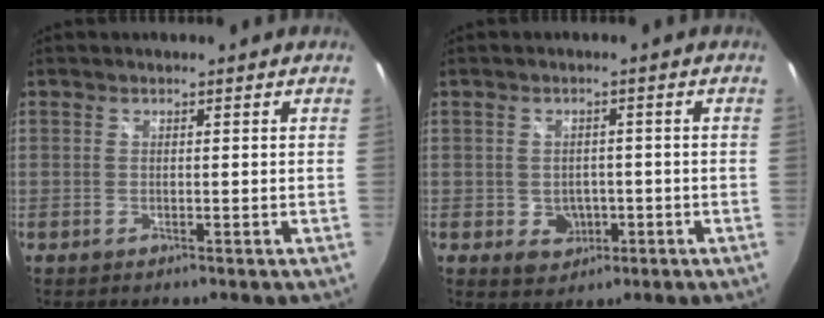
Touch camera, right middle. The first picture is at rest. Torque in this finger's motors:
{"motor_torque": [0.51, -0.32, 0.13, 0.05]}